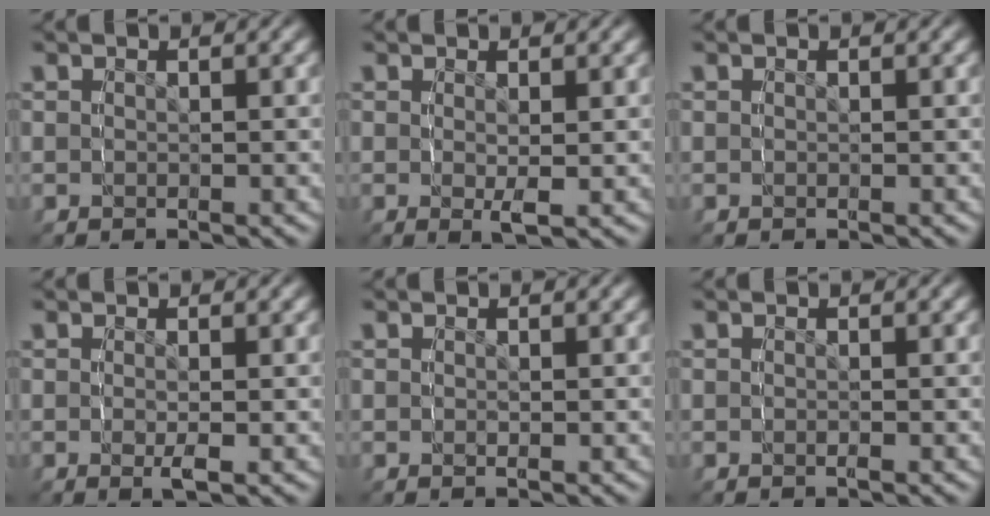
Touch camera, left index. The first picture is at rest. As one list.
[{"total": 1.1, "force": [-0.1, -0.2, 1.1], "torque": [-0.023, -0.014, 0.007]}, {"total": 0.0}, {"total": 0.9, "force": [-0.3, -0.3, 0.8], "torque": [-0.021, -0.005, -0.003]}, {"total": 0.0}, {"total": 0.0}]